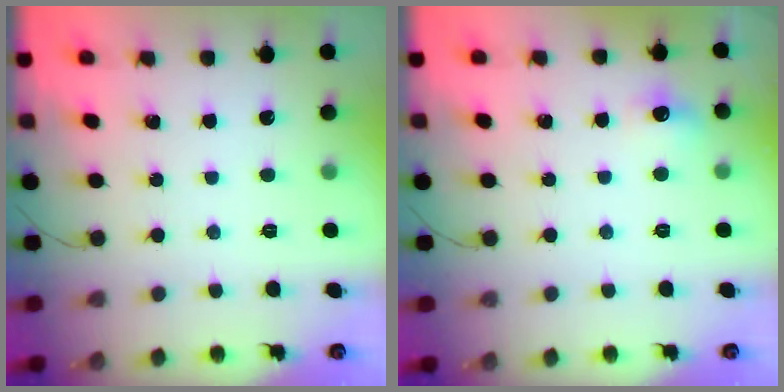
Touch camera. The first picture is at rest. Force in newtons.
{"total": 5.4, "press": 5.3, "slide": 1.1}